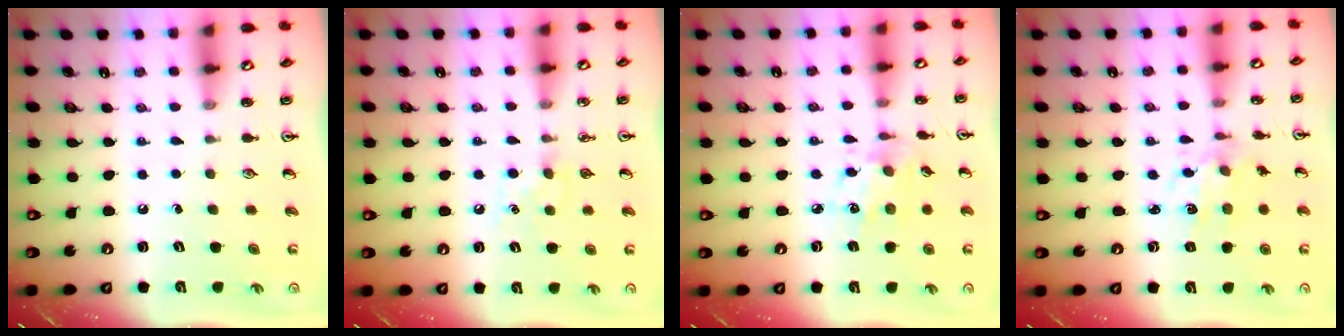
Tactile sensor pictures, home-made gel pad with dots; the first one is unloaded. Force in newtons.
{"total": 6.1, "press": 6.0, "slide": 0.5}
{"total": 7.1, "press": 7.1, "slide": 0.6}
{"total": 5.2, "press": 5.2, "slide": 0.2}